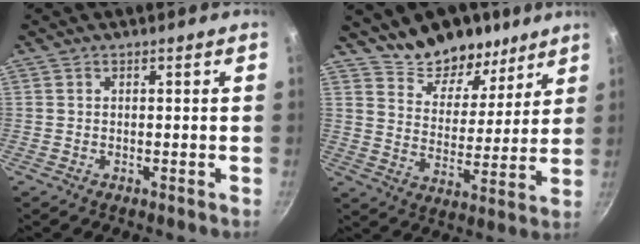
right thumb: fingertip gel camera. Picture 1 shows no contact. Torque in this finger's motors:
{"motor_torque": [0.68, 1.03, 0.00, 0.09, 0.07]}